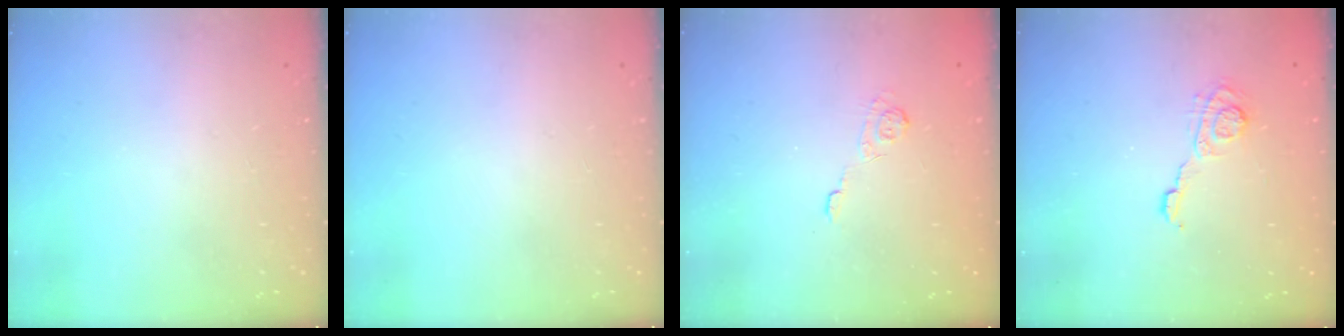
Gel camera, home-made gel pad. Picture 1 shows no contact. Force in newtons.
{"total": 0.0}
{"total": 3.0, "press": 2.6, "slide": 1.4}
{"total": 5.3, "press": 5.2, "slide": 0.8}